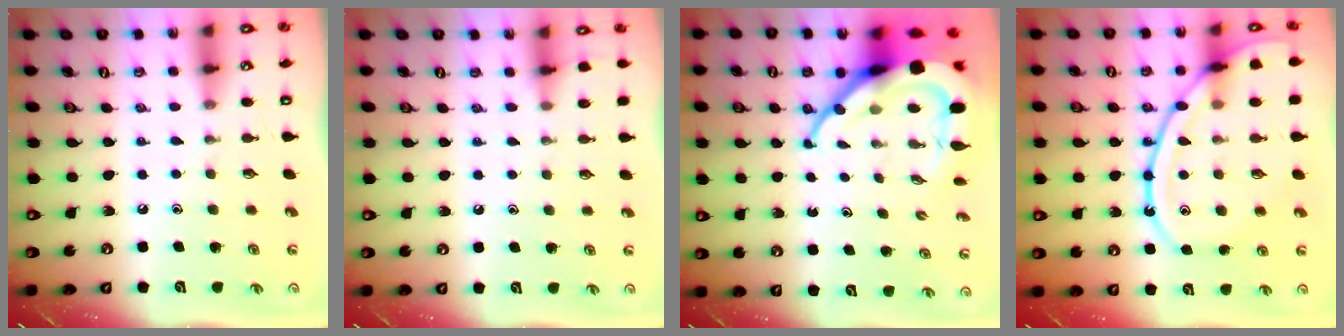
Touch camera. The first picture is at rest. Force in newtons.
{"total": 3.5, "press": 3.5, "slide": 0.6}
{"total": 15.1, "press": 15.0, "slide": 1.7}
{"total": 16.8, "press": 16.8, "slide": 1.5}